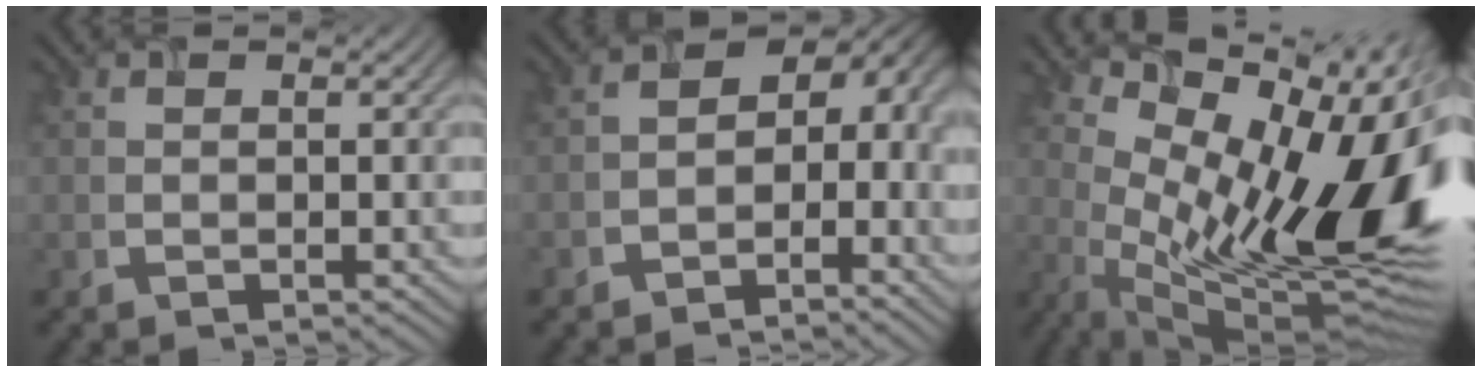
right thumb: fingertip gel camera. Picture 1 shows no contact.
{"total": 6.2, "force": [-2.9, 4.0, 3.8], "torque": [-0.039, -0.002, -0.055]}
{"total": 17.1, "force": [2.7, 7.6, 15.1], "torque": [-0.222, -0.007, 0.056]}